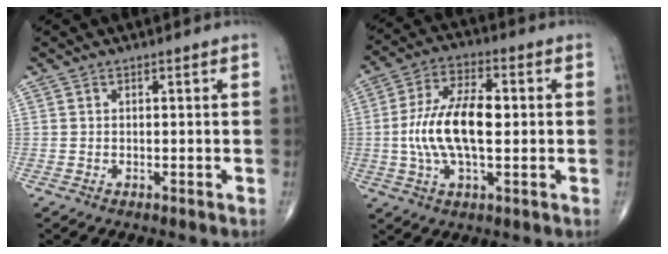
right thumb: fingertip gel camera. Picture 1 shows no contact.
{"total": 13.7, "force": [-0.1, 6.4, 12.2], "torque": [-0.236, 0.016, -0.006]}